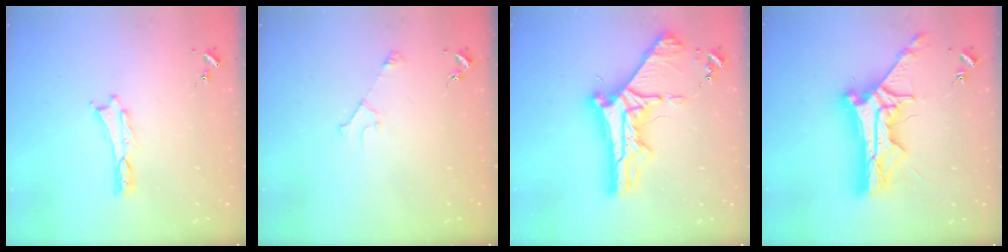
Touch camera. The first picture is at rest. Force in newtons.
{"total": 2.9, "press": 2.9, "slide": 0.3}
{"total": 11.1, "press": 11.1, "slide": 1.3}
{"total": 13.3, "press": 13.3, "slide": 1.1}